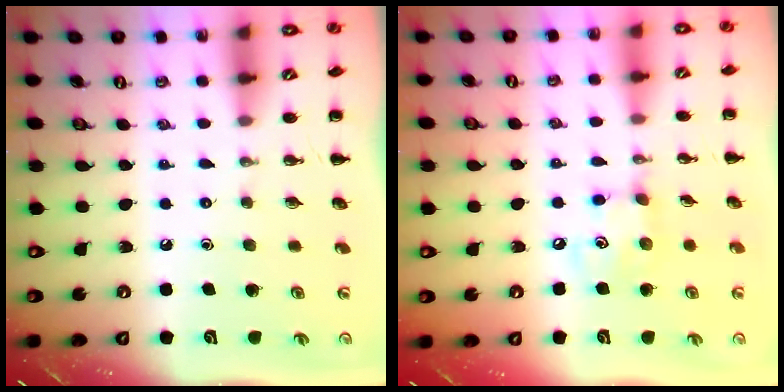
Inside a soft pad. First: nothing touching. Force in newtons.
{"total": 5.5, "press": 5.5, "slide": 0.5}